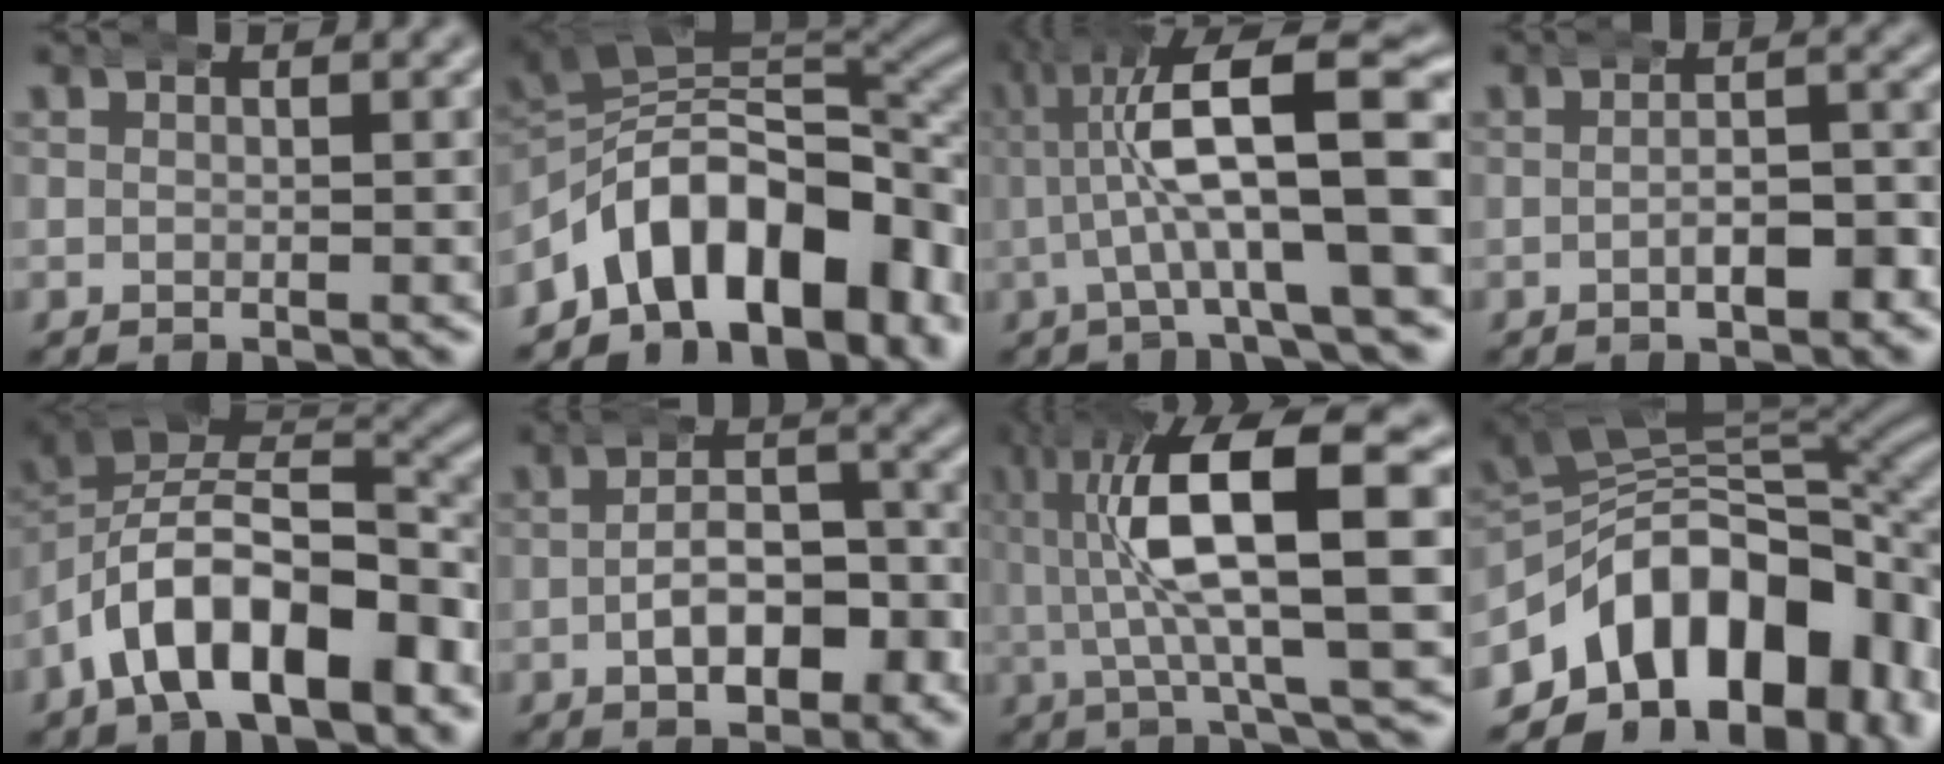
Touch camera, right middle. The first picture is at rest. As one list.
[{"total": 16.3, "force": [-4.7, 10.5, 11.5], "torque": [-0.177, -0.021, -0.067]}, {"total": 12.0, "force": [1.7, 4.7, 10.9], "torque": [-0.160, 0.007, 0.021]}, {"total": 3.7, "force": [-1.7, 1.5, 2.9], "torque": [-0.031, 0.005, -0.034]}, {"total": 13.4, "force": [-5.0, 8.9, 8.8], "torque": [-0.170, -0.029, -0.068]}, {"total": 6.5, "force": [-2.9, 3.3, 4.8], "torque": [-0.049, -0.002, -0.045]}, {"total": 12.5, "force": [2.9, 4.0, 11.5], "torque": [-0.192, 0.016, 0.042]}, {"total": 21.8, "force": [-4.8, 15.7, 14.3], "torque": [-0.246, -0.028, -0.071]}]